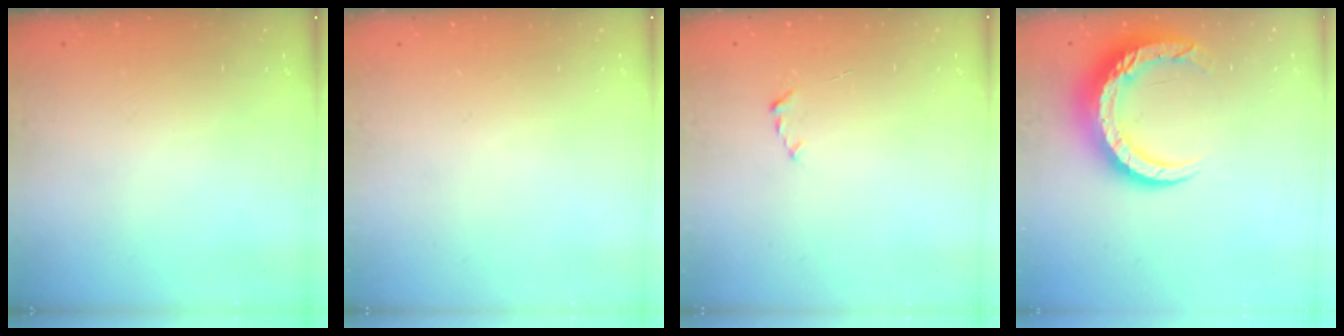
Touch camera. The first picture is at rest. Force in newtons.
{"total": 0.0}
{"total": 2.2, "press": 2.1, "slide": 0.3}
{"total": 12.0, "press": 11.9, "slide": 1.2}